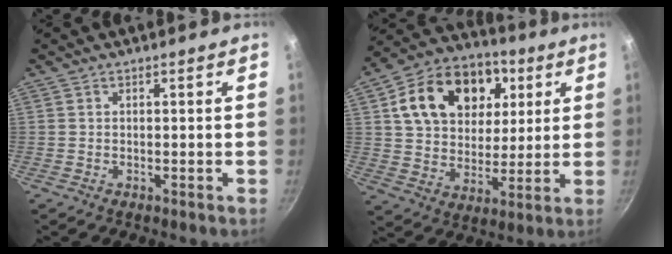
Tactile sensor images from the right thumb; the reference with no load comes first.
{"total": 20.4, "force": [6.6, 14.9, 12.3], "torque": [-0.179, 0.008, 0.106]}